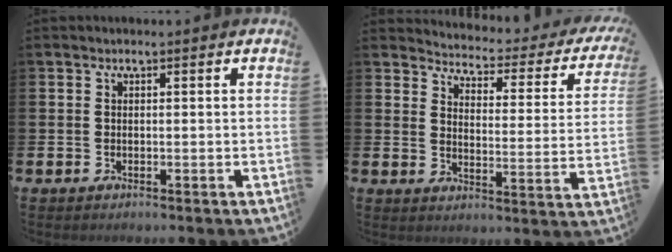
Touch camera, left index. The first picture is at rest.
{"total": 3.4, "force": [3.2, 1.0, 0.7], "torque": [-0.031, -0.036, 0.044]}